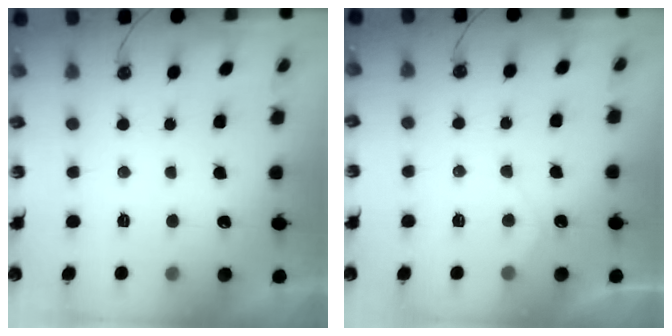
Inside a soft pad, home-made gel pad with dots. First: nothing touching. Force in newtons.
{"total": 6.5, "press": 6.5, "slide": 0.7}